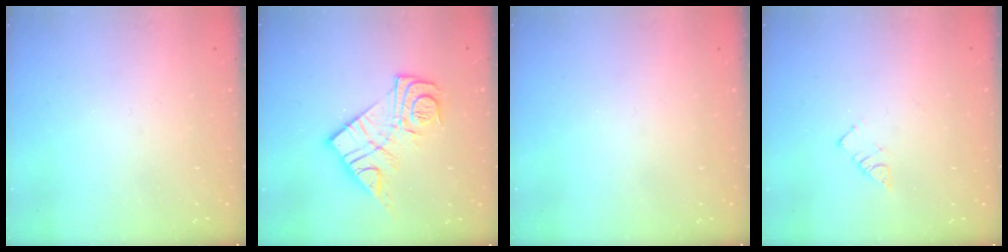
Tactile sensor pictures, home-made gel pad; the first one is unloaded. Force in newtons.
{"total": 16.3, "press": 16.2, "slide": 1.4}
{"total": 0.0}
{"total": 3.2, "press": 3.2, "slide": 0.4}